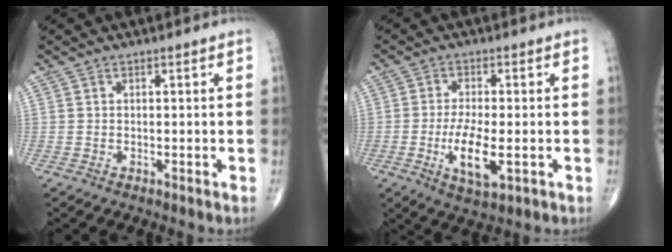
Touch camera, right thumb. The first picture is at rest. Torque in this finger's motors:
{"motor_torque": [2.38, 2.62, 0.80, -0.16, 0.23]}